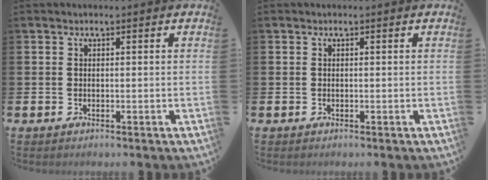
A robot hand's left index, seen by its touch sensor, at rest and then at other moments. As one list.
[{"total": 0.0}]